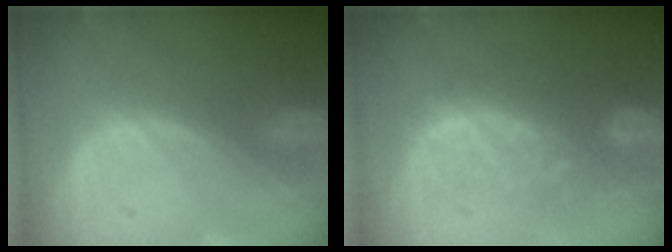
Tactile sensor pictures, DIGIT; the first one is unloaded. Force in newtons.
{"total": 9.5, "press": 8.5, "slide": 4.2}